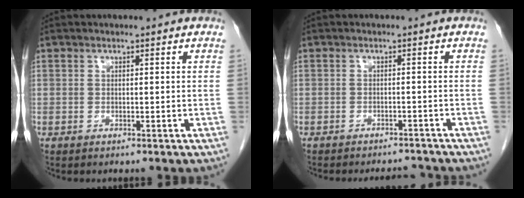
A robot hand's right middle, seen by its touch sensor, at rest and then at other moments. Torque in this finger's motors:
{"motor_torque": [0.06, -0.05, 0.02, 0.01]}